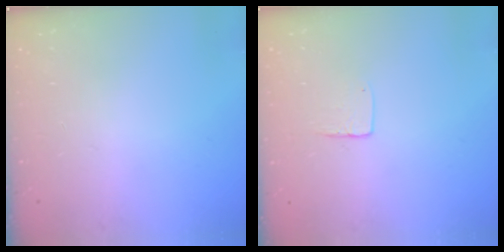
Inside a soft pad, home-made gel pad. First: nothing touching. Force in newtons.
{"total": 4.3, "press": 4.3, "slide": 0.4}